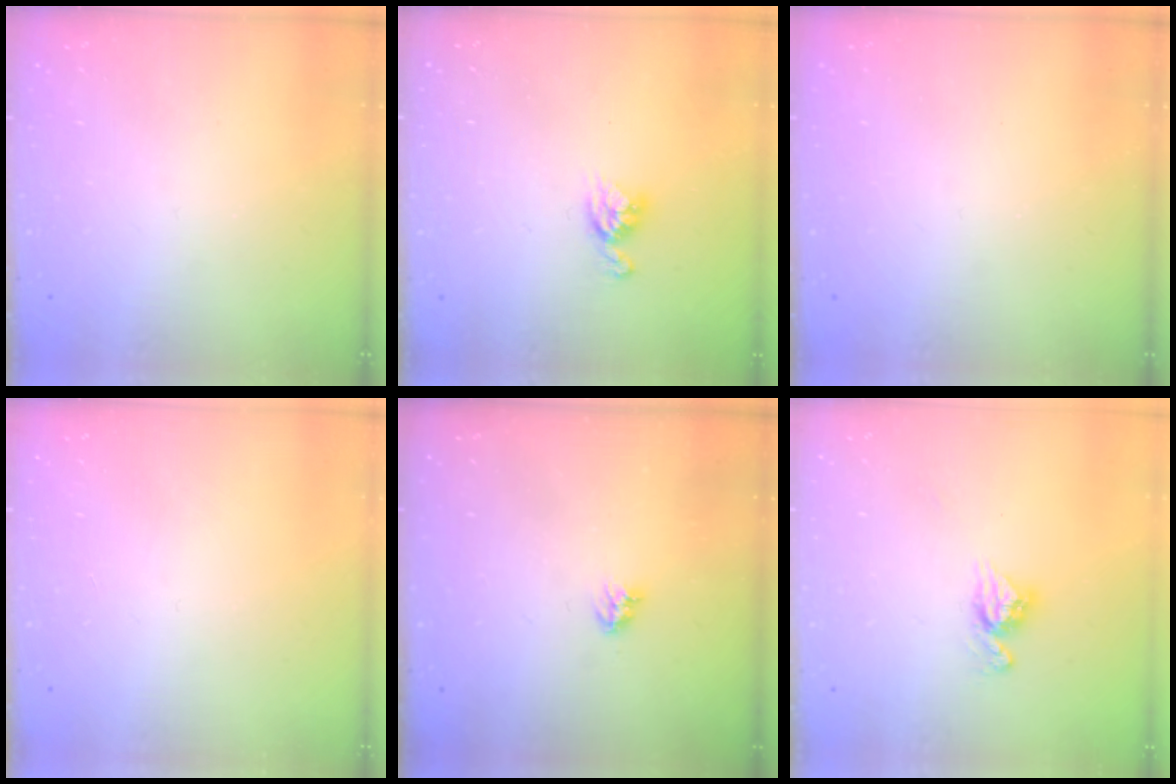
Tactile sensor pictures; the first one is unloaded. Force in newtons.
{"total": 7.2, "press": 7.2, "slide": 0.4}
{"total": 0.0}
{"total": 0.0}
{"total": 3.4, "press": 3.4, "slide": 0.4}
{"total": 8.3, "press": 8.3, "slide": 0.8}